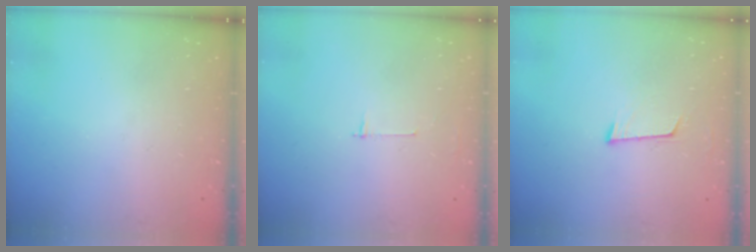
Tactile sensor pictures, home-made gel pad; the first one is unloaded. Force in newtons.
{"total": 2.7, "press": 2.7, "slide": 0.3}
{"total": 5.8, "press": 5.5, "slide": 1.9}